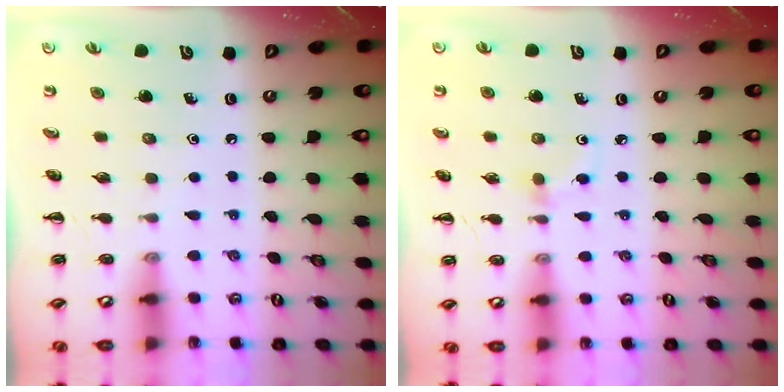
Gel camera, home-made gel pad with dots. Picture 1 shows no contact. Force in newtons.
{"total": 2.7, "press": 2.4, "slide": 1.2}